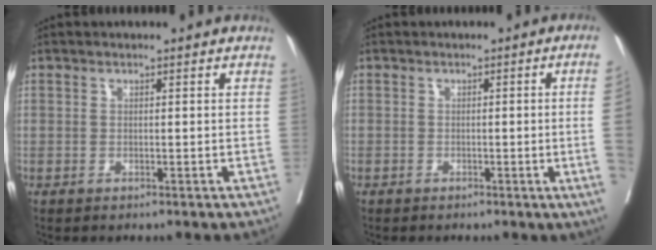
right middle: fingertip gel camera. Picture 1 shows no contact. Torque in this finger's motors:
{"motor_torque": [1.07, -1.07, -1.05, -0.21]}